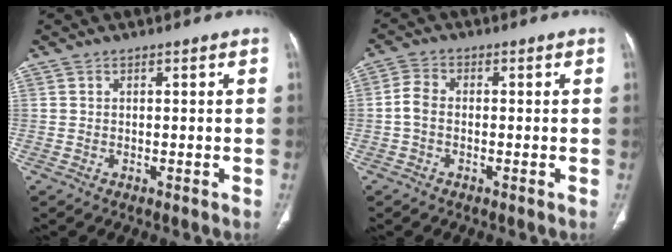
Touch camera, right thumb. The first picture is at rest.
{"total": 3.2, "force": [-0.7, 2.2, 2.2], "torque": [-0.047, 0.010, -0.021]}